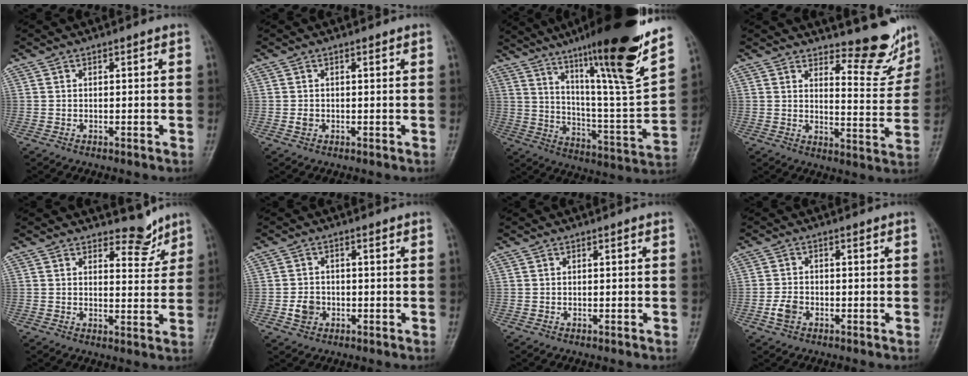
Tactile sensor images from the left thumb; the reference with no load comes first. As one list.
[{"total": 1.2, "force": [0.1, 1.0, 0.7], "torque": [-0.009, 0.000, 0.005]}, {"total": 26.8, "force": [17.5, 2.4, 20.1], "torque": [-0.287, -0.068, 0.283]}, {"total": 10.0, "force": [8.8, 2.9, 3.6], "torque": [-0.019, -0.087, 0.117]}, {"total": 4.1, "force": [3.5, 1.8, 0.8], "torque": [0.012, -0.031, 0.050]}, {"total": 3.4, "force": [-0.8, 2.8, 1.6], "torque": [-0.019, 0.004, -0.013]}, {"total": 0.0}, {"total": 3.1, "force": [-1.1, 2.1, 1.9], "torque": [-0.037, 0.005, -0.022]}]